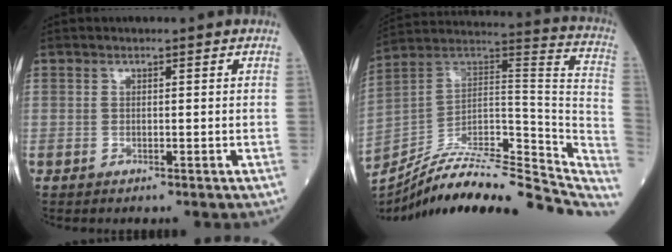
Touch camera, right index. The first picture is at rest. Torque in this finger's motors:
{"motor_torque": [-0.86, -0.99, -0.68, -0.13]}